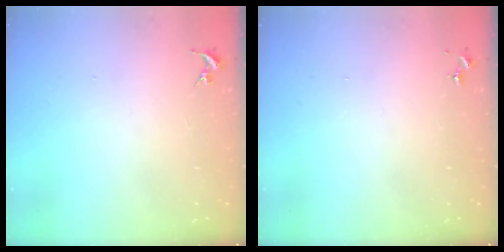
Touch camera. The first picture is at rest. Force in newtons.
{"total": 0.0}